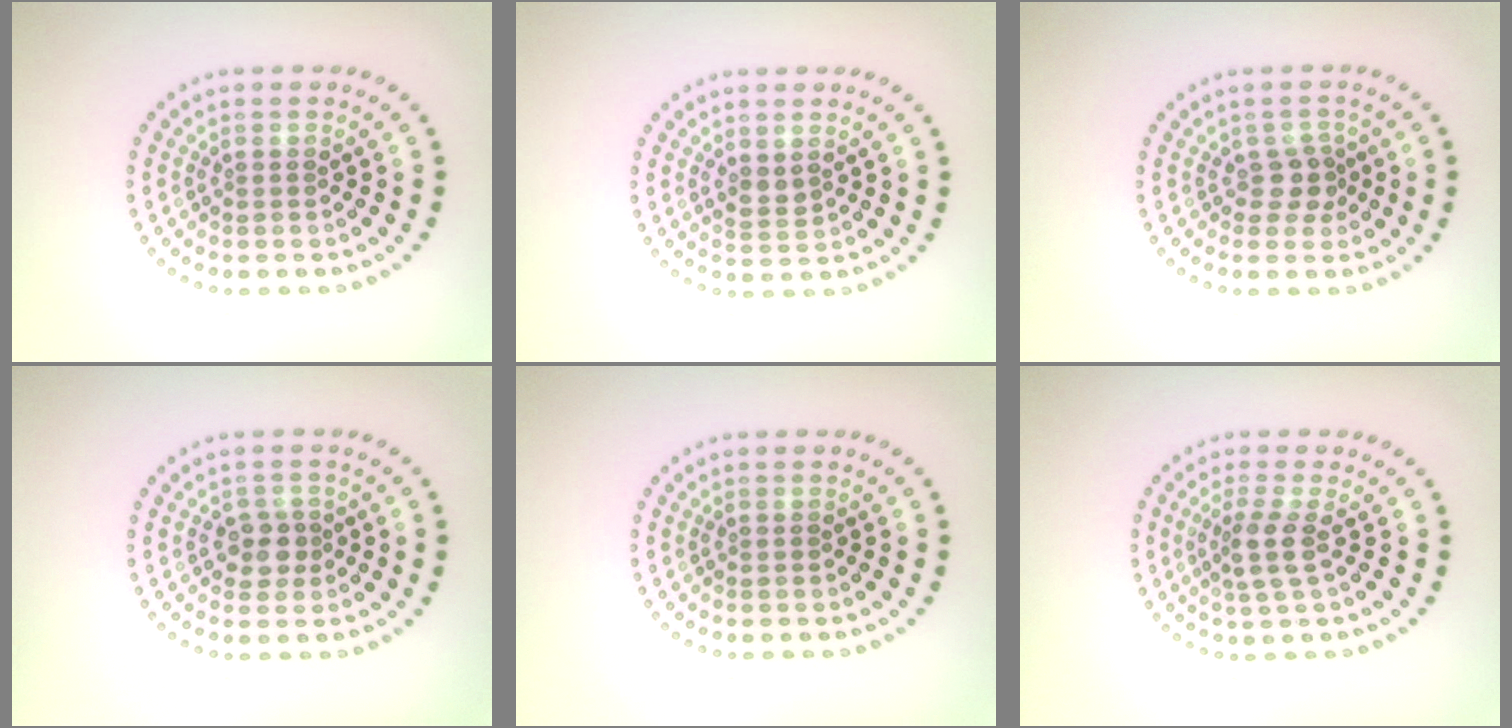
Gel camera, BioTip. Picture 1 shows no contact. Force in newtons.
{"total": 1.2, "press": 1.1, "slide": 0.5}
{"total": 2.0, "press": 1.7, "slide": 1.1}
{"total": 2.0, "press": 1.8, "slide": 0.9}
{"total": 0.0}
{"total": 2.4, "press": 1.9, "slide": 1.5}